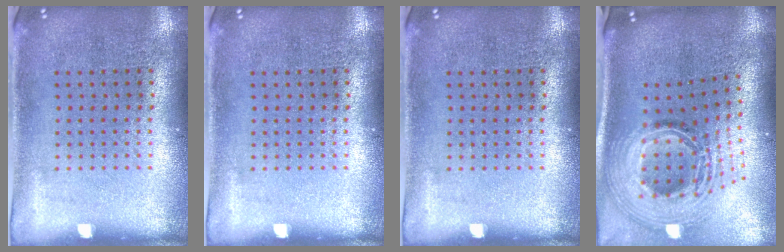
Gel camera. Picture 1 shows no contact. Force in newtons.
{"total": 0.0}
{"total": 0.0}
{"total": 3.0, "press": 2.0, "slide": 2.2}